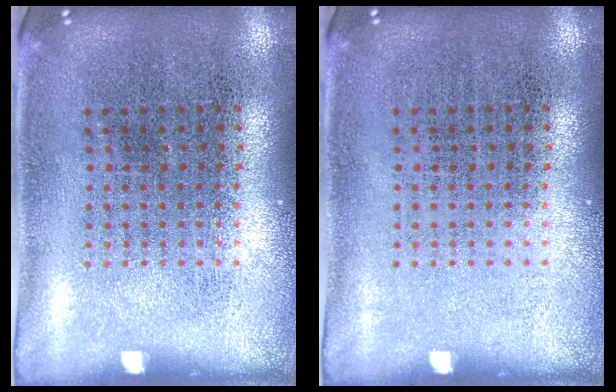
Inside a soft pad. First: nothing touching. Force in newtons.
{"total": 0.0}